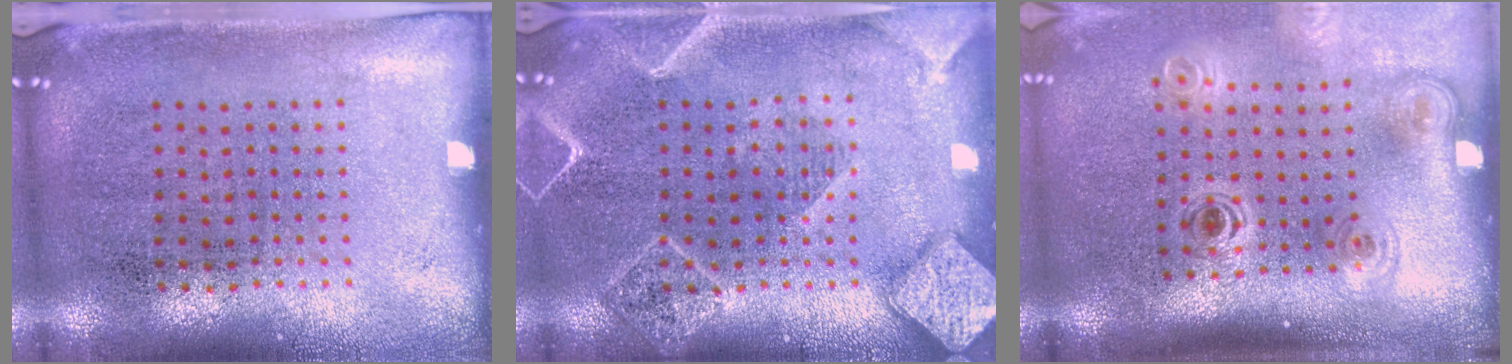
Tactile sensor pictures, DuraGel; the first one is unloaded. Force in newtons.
{"total": 2.1, "press": 2.1, "slide": 0.2}
{"total": 2.1, "press": 1.4, "slide": 1.5}